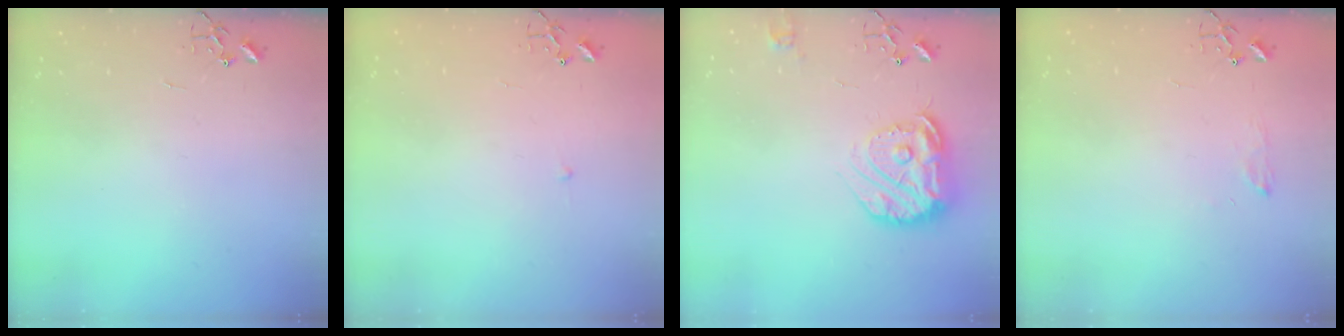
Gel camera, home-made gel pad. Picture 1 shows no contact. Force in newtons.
{"total": 2.3, "press": 2.3, "slide": 0.3}
{"total": 17.2, "press": 17.1, "slide": 1.4}
{"total": 6.3, "press": 6.2, "slide": 0.8}